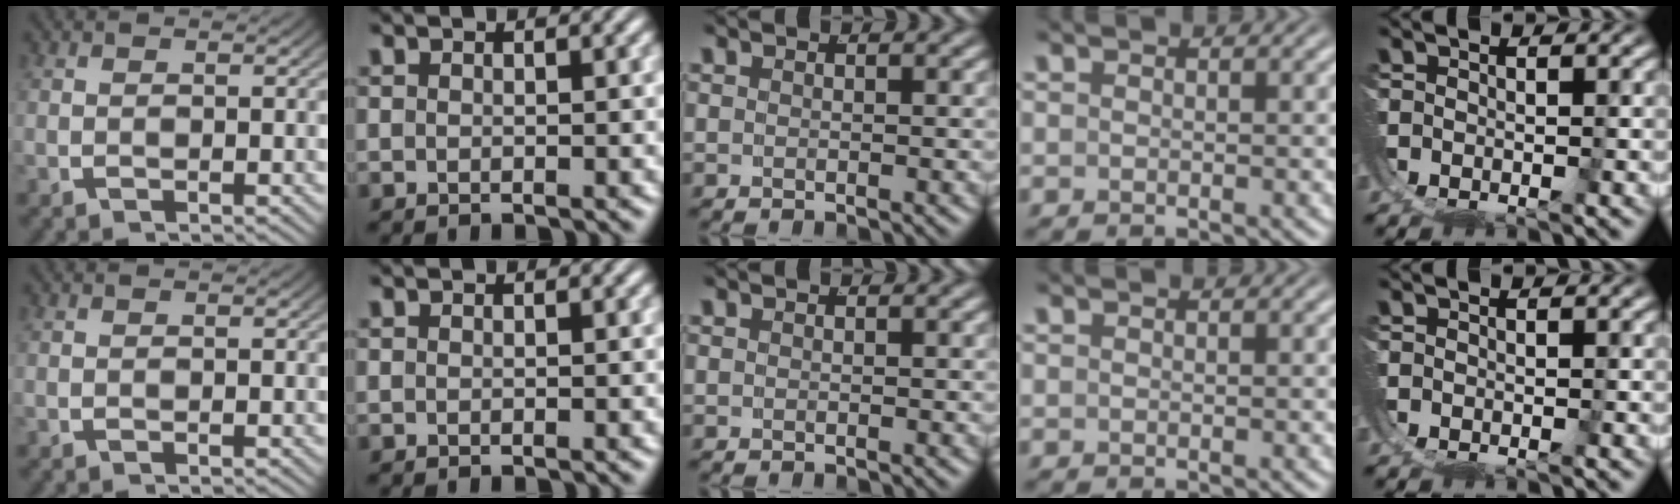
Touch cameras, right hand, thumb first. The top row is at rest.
{}